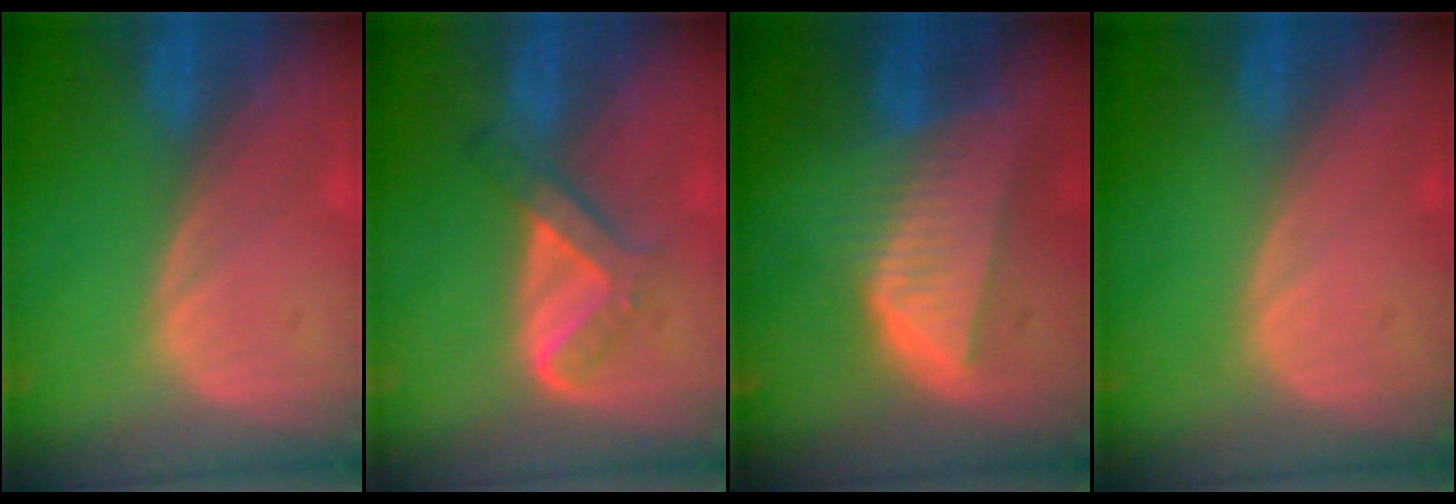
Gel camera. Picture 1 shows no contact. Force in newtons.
{"total": 5.1, "press": 4.9, "slide": 1.2}
{"total": 8.0, "press": 7.2, "slide": 3.5}
{"total": 0.0}